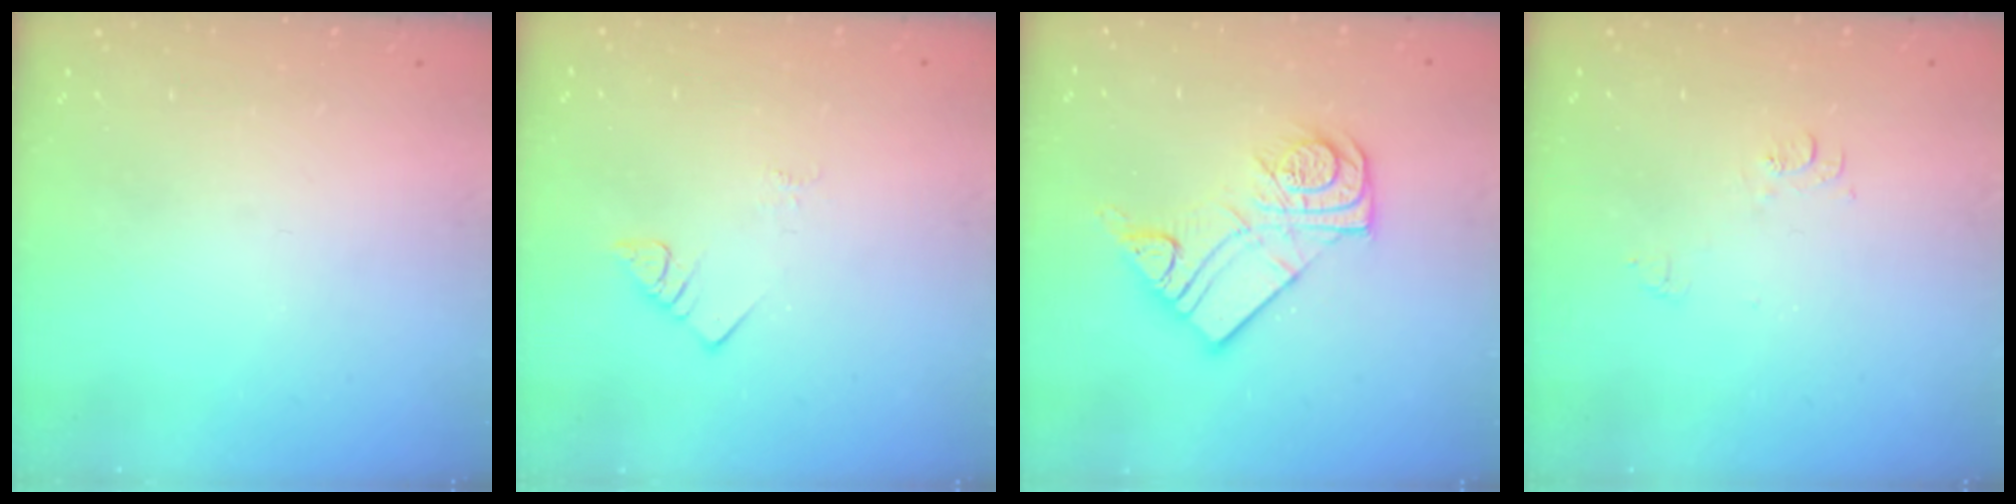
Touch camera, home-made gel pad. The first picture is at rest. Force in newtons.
{"total": 2.7, "press": 2.7, "slide": 0.3}
{"total": 12.9, "press": 12.8, "slide": 0.9}
{"total": 6.9, "press": 6.9, "slide": 0.7}